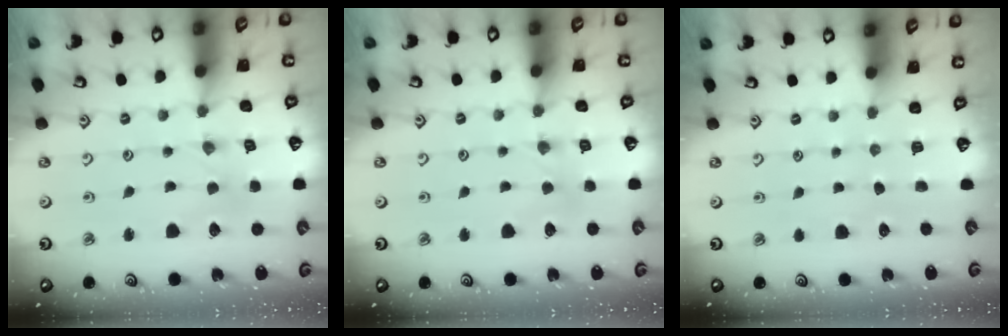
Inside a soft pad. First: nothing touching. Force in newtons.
{"total": 2.7, "press": 2.7, "slide": 0.4}
{"total": 0.0}